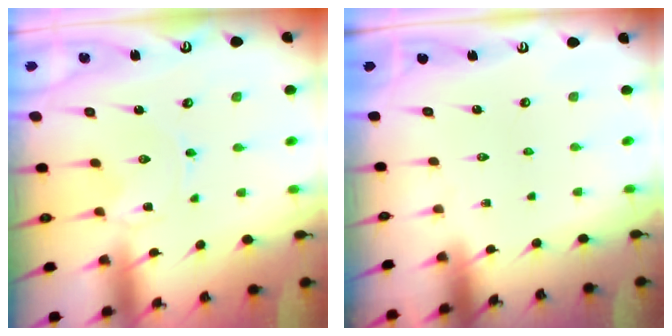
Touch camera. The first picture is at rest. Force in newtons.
{"total": 0.0}